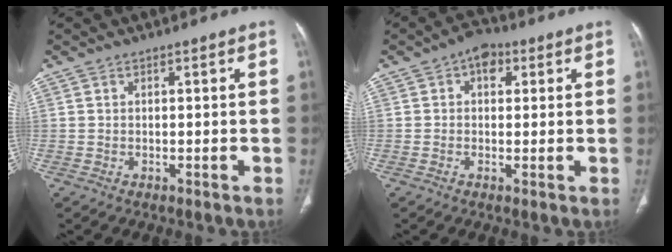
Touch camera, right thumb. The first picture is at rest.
{"total": 4.9, "force": [1.6, 3.4, 3.1], "torque": [-0.021, 0.003, 0.015]}